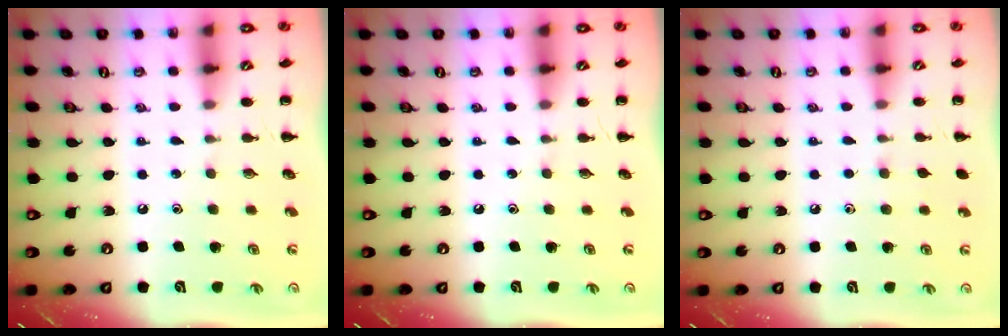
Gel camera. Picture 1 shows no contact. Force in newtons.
{"total": 0.0}
{"total": 3.9, "press": 3.7, "slide": 1.4}